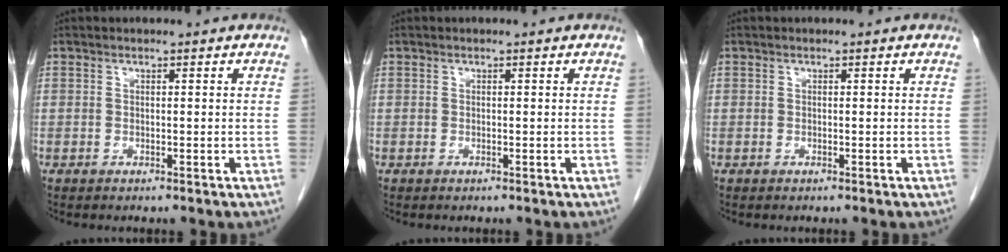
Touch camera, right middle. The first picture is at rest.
{"total": 0.0}
{"total": 0.0}